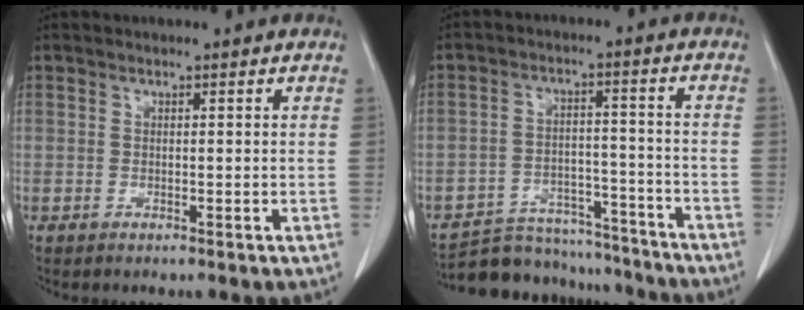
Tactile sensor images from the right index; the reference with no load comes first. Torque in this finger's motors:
{"motor_torque": [-0.21, -0.19, 0.03, 0.00]}